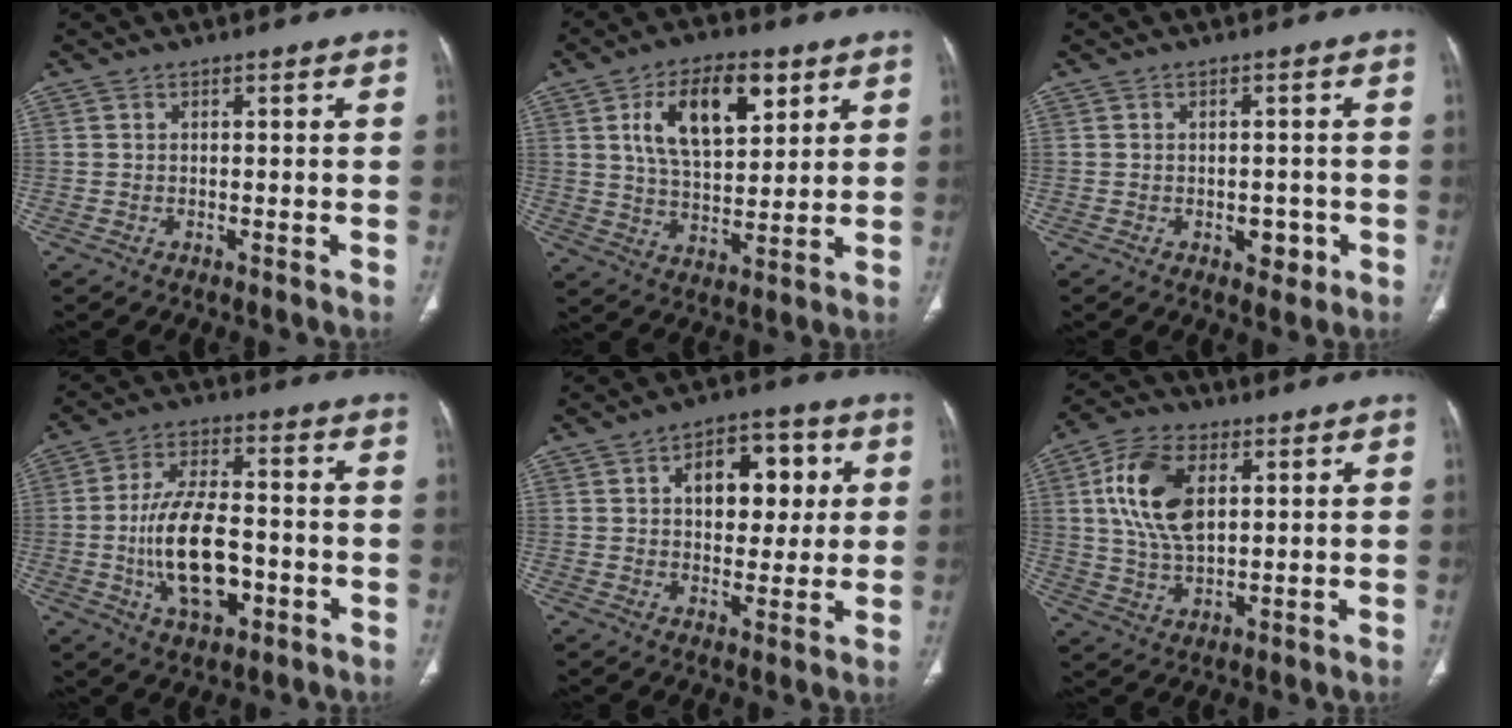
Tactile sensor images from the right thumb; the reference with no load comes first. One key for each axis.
{"total": 14.8, "fx": 5.9, "fy": 7.6, "fz": 11.2, "tx": -0.162, "ty": -0.016, "tz": 0.106}
{"total": 3.3, "fx": -1.1, "fy": 2.3, "fz": 2.2, "tx": -0.011, "ty": 0.004, "tz": -0.008}
{"total": 14.9, "fx": -3.1, "fy": 7.6, "fz": 12.4, "tx": -0.216, "ty": 0.018, "tz": -0.049}
{"total": 12.3, "fx": 3.1, "fy": 7.8, "fz": 9.0, "tx": -0.080, "ty": 0.007, "tz": 0.042}
{"total": 13.6, "fx": 3.4, "fy": 7.9, "fz": 10.5, "tx": -0.197, "ty": 0.000, "tz": 0.064}